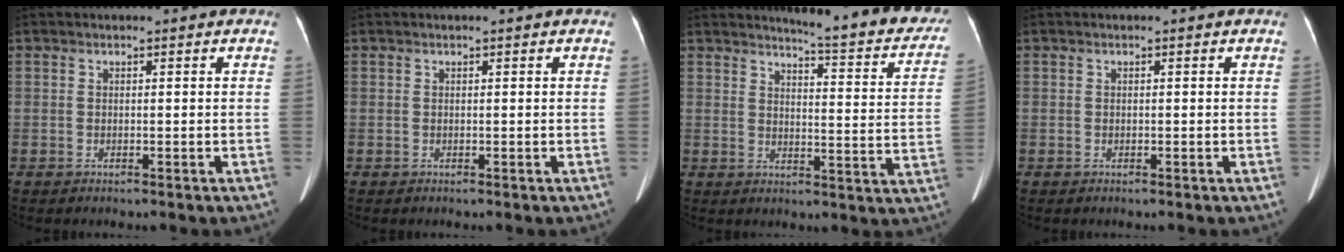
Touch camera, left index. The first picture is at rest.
{"total": 0.0}
{"total": 17.2, "force": [15.5, 1.6, 7.2], "torque": [-0.078, -0.071, 0.167]}
{"total": 0.0}